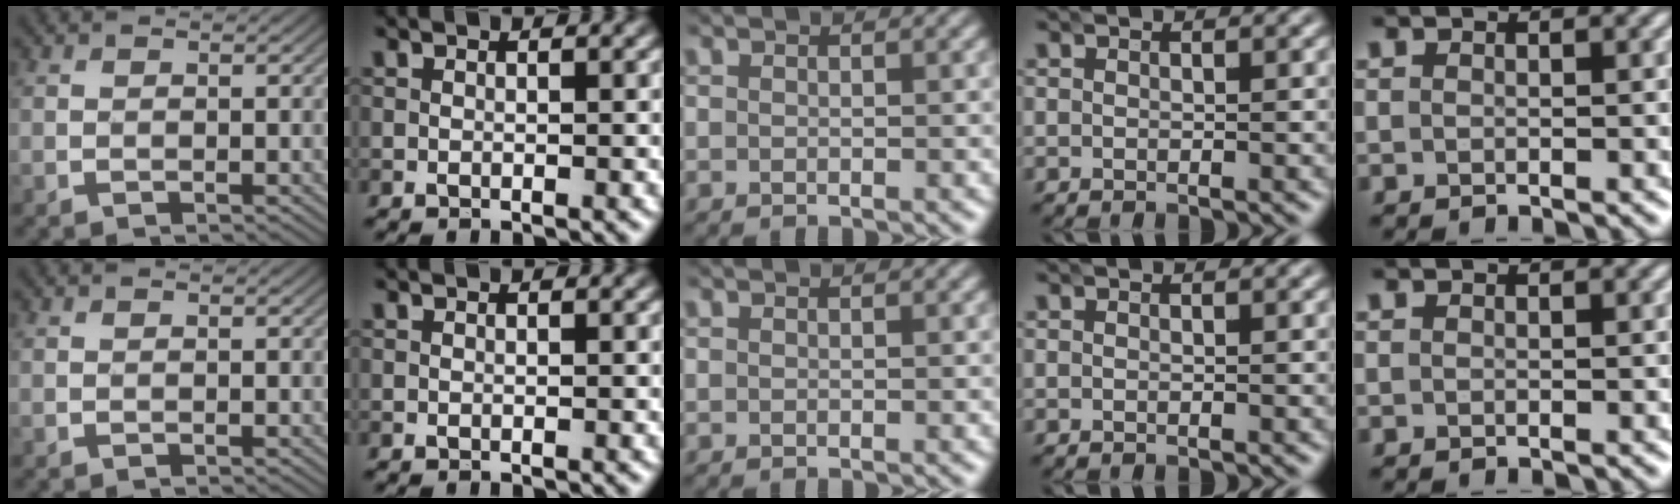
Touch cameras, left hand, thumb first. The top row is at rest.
{}